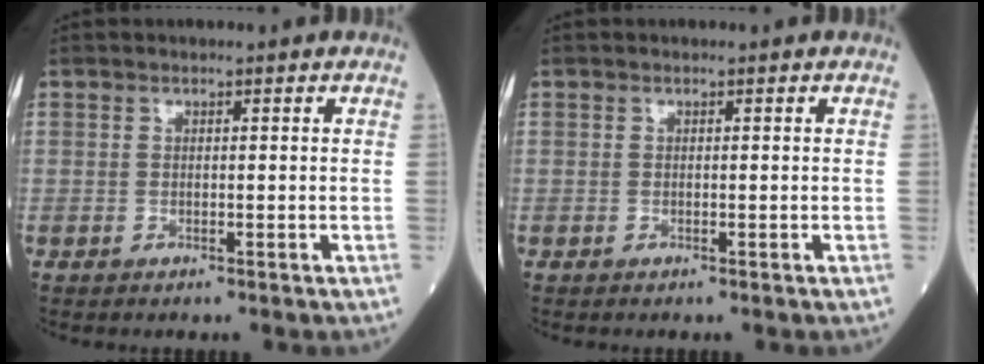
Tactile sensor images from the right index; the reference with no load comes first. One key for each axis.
{"total": 0.0}